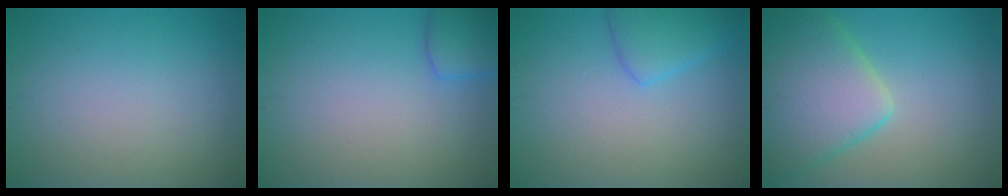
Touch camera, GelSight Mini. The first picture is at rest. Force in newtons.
{"total": 2.7, "press": 2.7, "slide": 0.1}
{"total": 2.8, "press": 2.7, "slide": 0.2}
{"total": 8.2, "press": 8.2, "slide": 0.5}